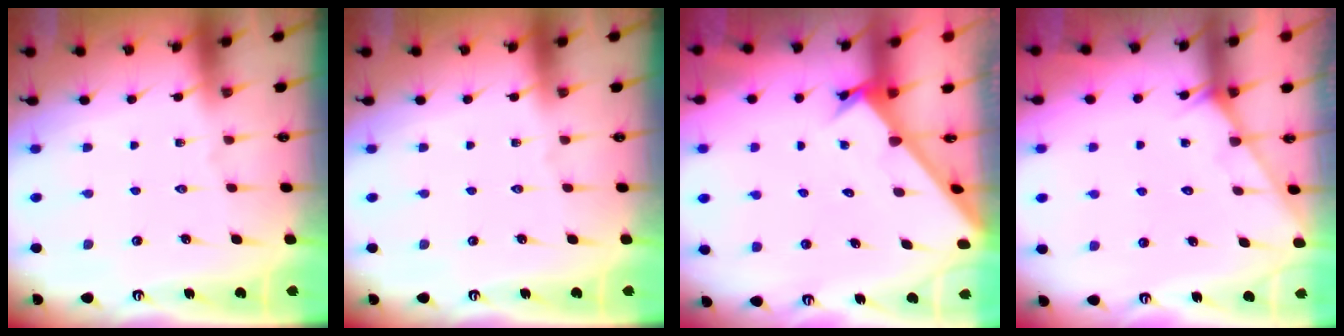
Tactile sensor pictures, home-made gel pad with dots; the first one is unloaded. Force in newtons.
{"total": 0.0}
{"total": 2.4, "press": 2.4, "slide": 0.1}
{"total": 4.9, "press": 4.9, "slide": 0.2}